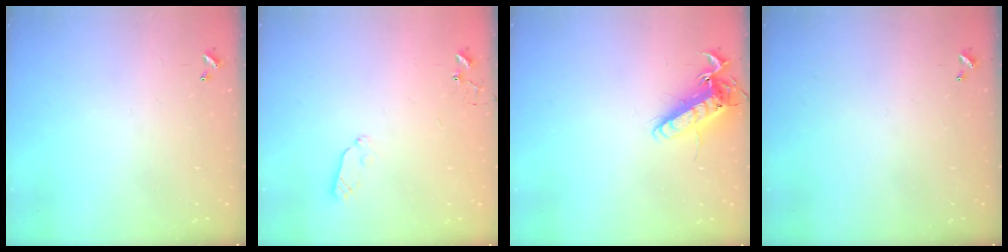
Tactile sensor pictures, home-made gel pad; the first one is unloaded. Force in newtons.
{"total": 4.8, "press": 4.7, "slide": 0.6}
{"total": 14.6, "press": 14.4, "slide": 2.0}
{"total": 0.0}